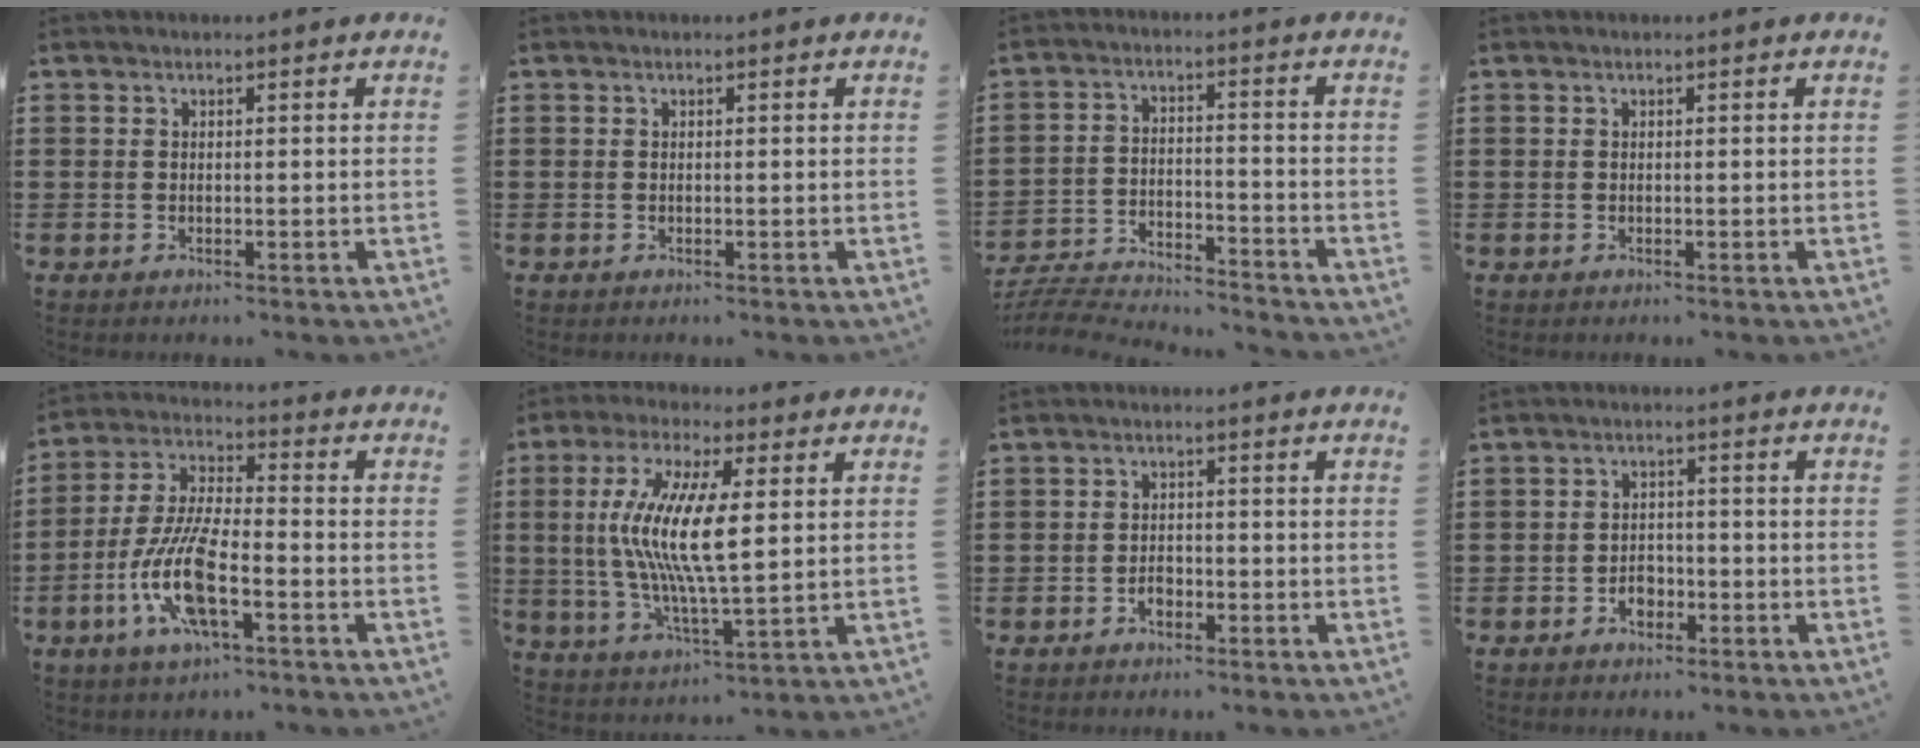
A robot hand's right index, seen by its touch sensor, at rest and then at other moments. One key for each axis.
{"total": 0.0}
{"total": 5.6, "fx": -5.5, "fy": 0.1, "fz": 0.9, "tx": -0.034, "ty": -0.004, "tz": -0.116}
{"total": 0.0}
{"total": 11.4, "fx": -4.4, "fy": 3.7, "fz": 9.8, "tx": -0.228, "ty": -0.008, "tz": -0.085}
{"total": 11.2, "fx": 1.5, "fy": 3.2, "fz": 10.6, "tx": -0.223, "ty": -0.003, "tz": 0.023}
{"total": 2.0, "fx": -1.1, "fy": 1.3, "fz": 1.1, "tx": -0.023, "ty": 0.001, "tz": -0.022}
{"total": 3.0, "fx": -1.5, "fy": 2.1, "fz": 1.4, "tx": -0.029, "ty": 0.003, "tz": -0.031}